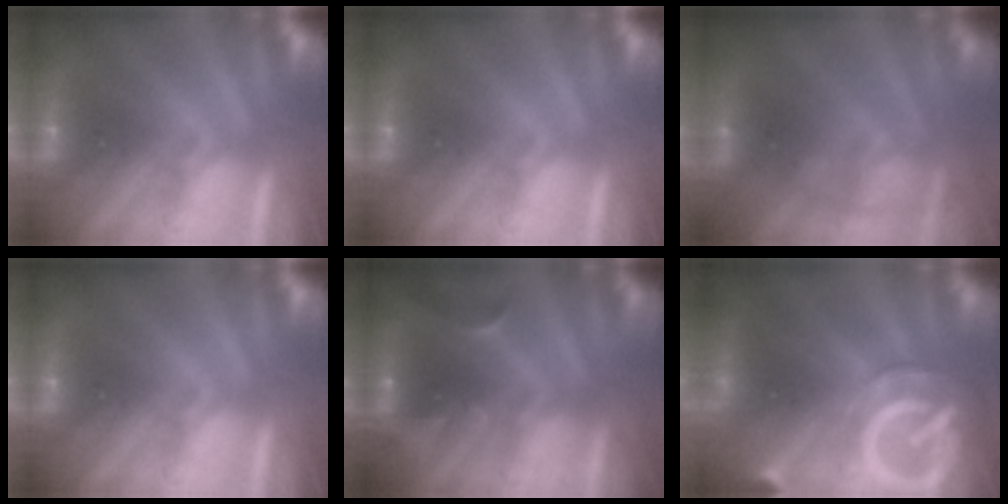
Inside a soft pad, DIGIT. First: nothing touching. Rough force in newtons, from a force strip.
{"total": 0.0}
{"total": 2.3}
{"total": 0.0}
{"total": 3.5}
{"total": 7.6}